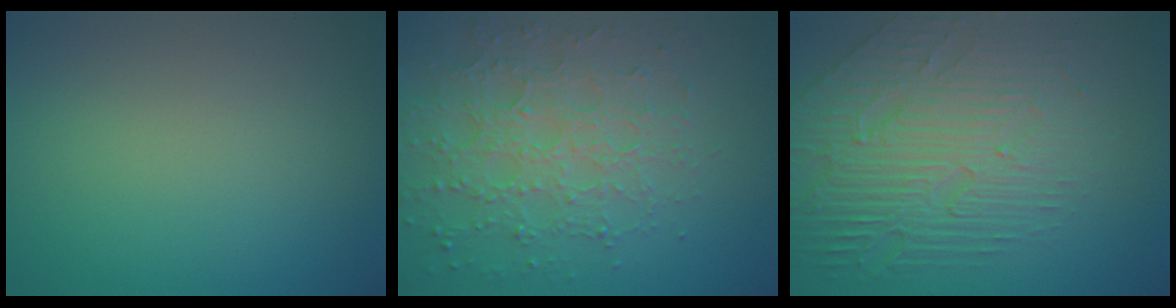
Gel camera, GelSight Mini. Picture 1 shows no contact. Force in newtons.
{"total": 6.0, "press": 5.0, "slide": 3.3}
{"total": 8.3, "press": 5.7, "slide": 6.1}